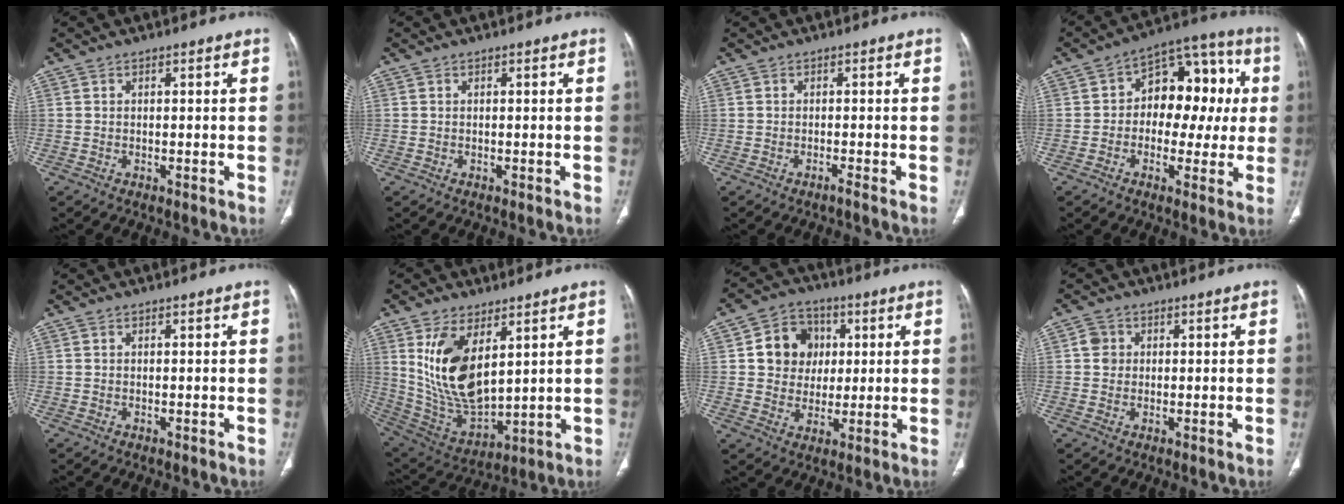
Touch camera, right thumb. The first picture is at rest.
{"total": 0.0}
{"total": 0.8, "force": [-0.6, -0.2, 0.4], "torque": [-0.010, 0.002, -0.013]}
{"total": 15.6, "force": [1.2, 10.1, 11.7], "torque": [-0.099, 0.047, 0.009]}
{"total": 0.0}
{"total": 16.3, "force": [5.8, 8.3, 12.7], "torque": [-0.226, -0.028, 0.137]}
{"total": 10.7, "force": [2.2, 9.4, 4.6], "torque": [-0.031, 0.001, 0.034]}
{"total": 2.8, "force": [0.5, 2.6, 0.9], "torque": [-0.002, 0.002, 0.007]}